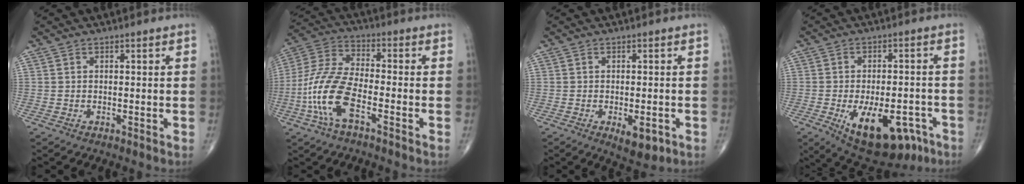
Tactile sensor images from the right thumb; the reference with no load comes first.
{"total": 13.0, "force": [-4.9, 5.1, 10.9], "torque": [-0.246, 0.030, -0.100]}
{"total": 5.1, "force": [-1.9, 2.2, 4.2], "torque": [-0.049, -0.001, -0.018]}
{"total": 16.4, "force": [-7.3, 8.2, 12.1], "torque": [-0.159, 0.017, -0.090]}